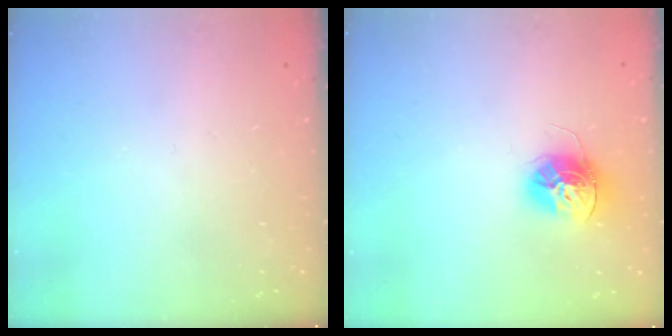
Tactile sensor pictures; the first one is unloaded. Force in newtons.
{"total": 12.8, "press": 12.7, "slide": 1.3}